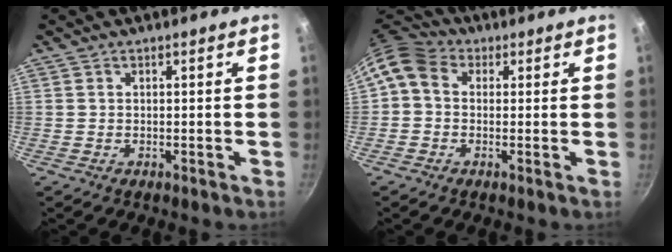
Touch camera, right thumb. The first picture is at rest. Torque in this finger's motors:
{"motor_torque": [0.27, 1.81, 0.61, -0.63, 0.24]}